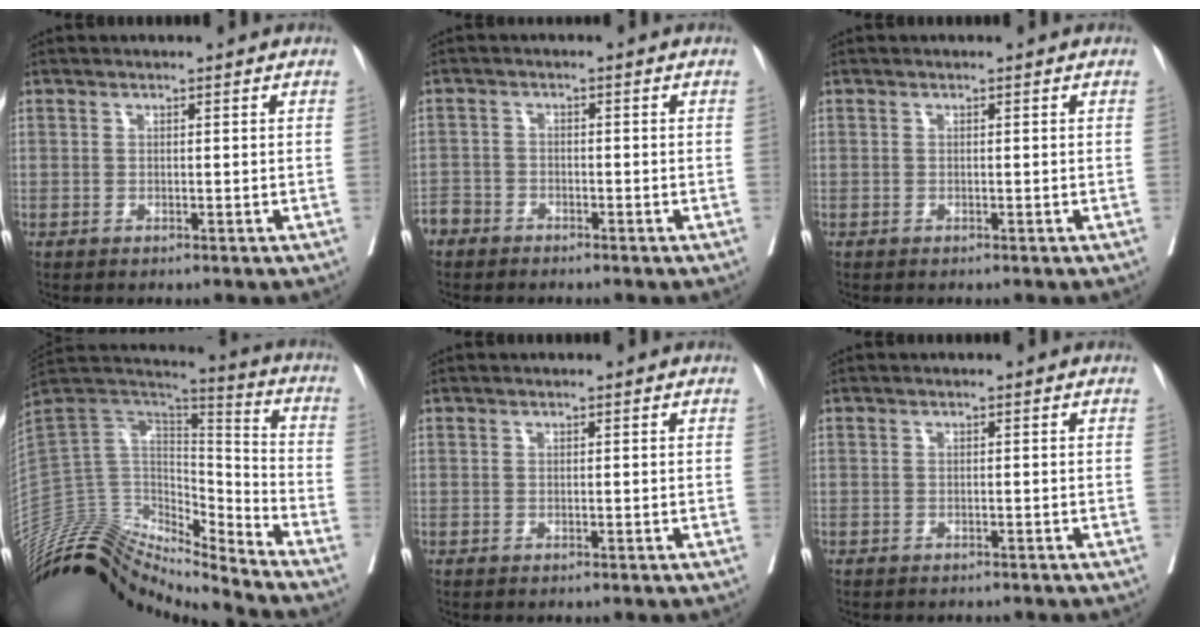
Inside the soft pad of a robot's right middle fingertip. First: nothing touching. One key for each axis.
{"total": 3.4, "fx": -2.9, "fy": 1.7, "fz": 0.0, "tx": -0.002, "ty": 0.003, "tz": -0.060}
{"total": 0.0}
{"total": 17.2, "fx": -16.3, "fy": 3.6, "fz": 3.9, "tx": -0.060, "ty": 0.099, "tz": -0.285}
{"total": 0.0}
{"total": 1.9, "fx": -1.7, "fy": 0.6, "fz": 0.5, "tx": -0.012, "ty": -0.003, "tz": -0.023}